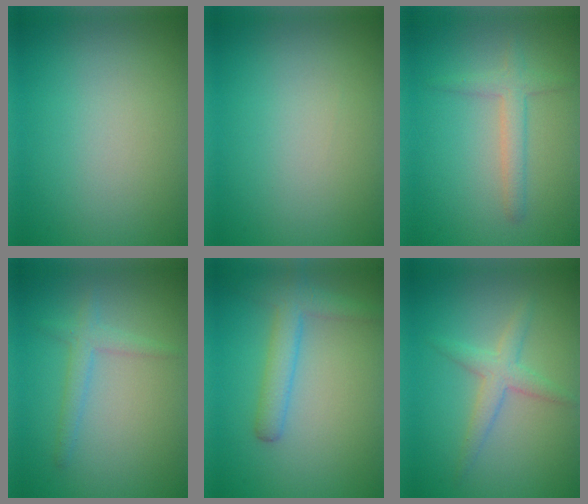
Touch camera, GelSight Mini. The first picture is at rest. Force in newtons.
{"total": 0.0}
{"total": 2.4, "press": 2.4, "slide": 0.0}
{"total": 2.0, "press": 2.0, "slide": 0.1}
{"total": 3.3, "press": 3.3, "slide": 0.1}
{"total": 2.5, "press": 2.5, "slide": 0.0}